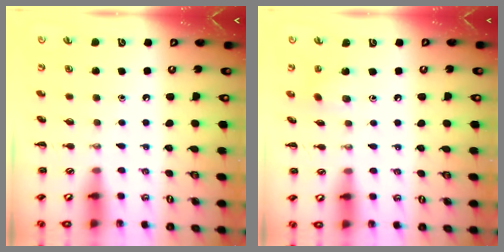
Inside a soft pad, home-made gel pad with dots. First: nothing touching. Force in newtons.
{"total": 4.0, "press": 3.9, "slide": 0.3}